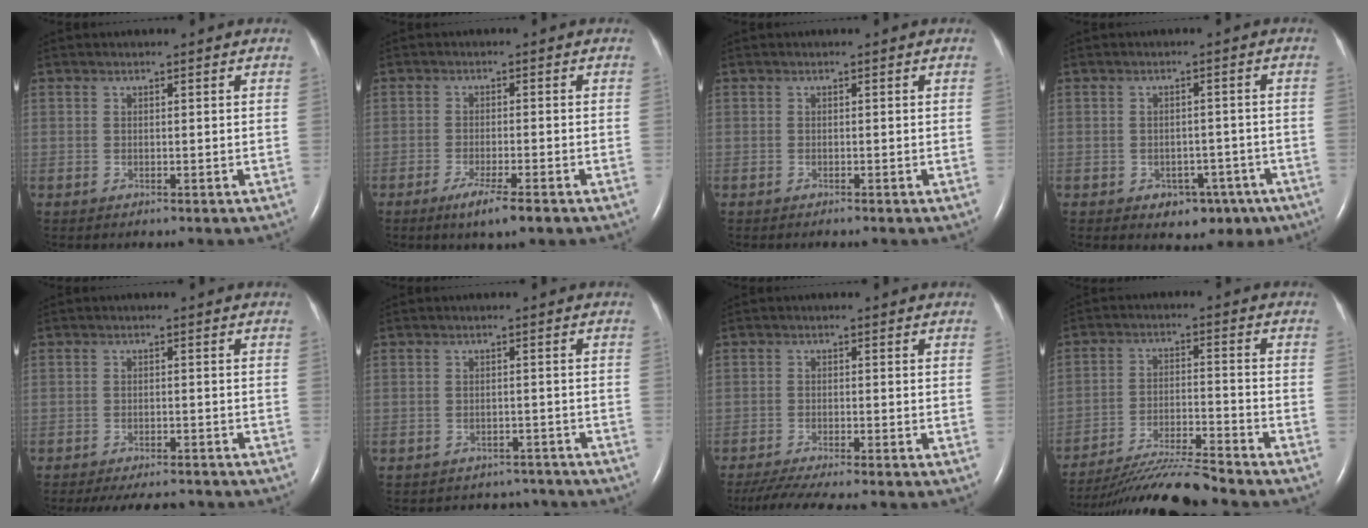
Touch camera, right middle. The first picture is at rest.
{"total": 5.2, "force": [-3.3, 0.0, 4.0], "torque": [-0.068, -0.014, -0.054]}
{"total": 0.5, "force": [-0.5, -0.1, 0.2], "torque": [-0.007, -0.001, -0.008]}
{"total": 6.1, "force": [-3.5, 4.1, 2.9], "torque": [-0.025, 0.016, -0.040]}
{"total": 10.5, "force": [-9.5, 2.1, 3.9], "torque": [-0.058, -0.009, -0.122]}
{"total": 8.5, "force": [-8.0, 2.9, 1.0], "torque": [-0.015, 0.012, -0.087]}
{"total": 9.6, "force": [-8.3, -0.4, 4.8], "torque": [-0.061, -0.024, -0.131]}
{"total": 12.0, "force": [-11.3, -1.5, 3.8], "torque": [-0.064, -0.009, -0.201]}